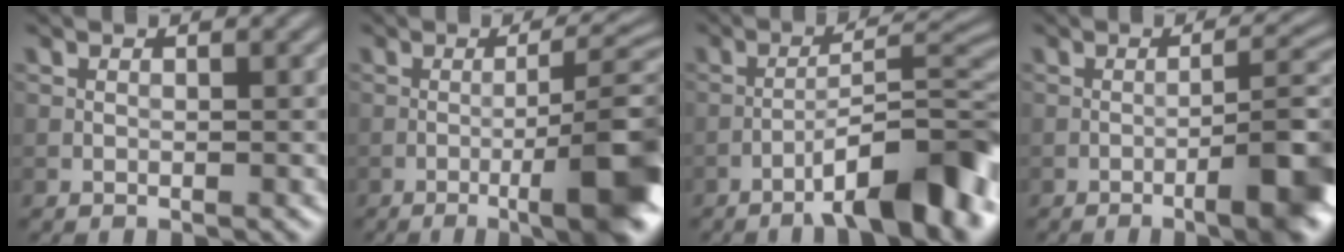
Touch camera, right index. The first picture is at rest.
{"total": 10.8, "force": [-2.8, 2.6, 10.1], "torque": [-0.121, 0.006, -0.035]}
{"total": 9.9, "force": [-5.6, 1.9, 7.9], "torque": [-0.114, 0.028, -0.083]}
{"total": 8.3, "force": [-3.2, 2.0, 7.4], "torque": [-0.089, 0.010, -0.042]}